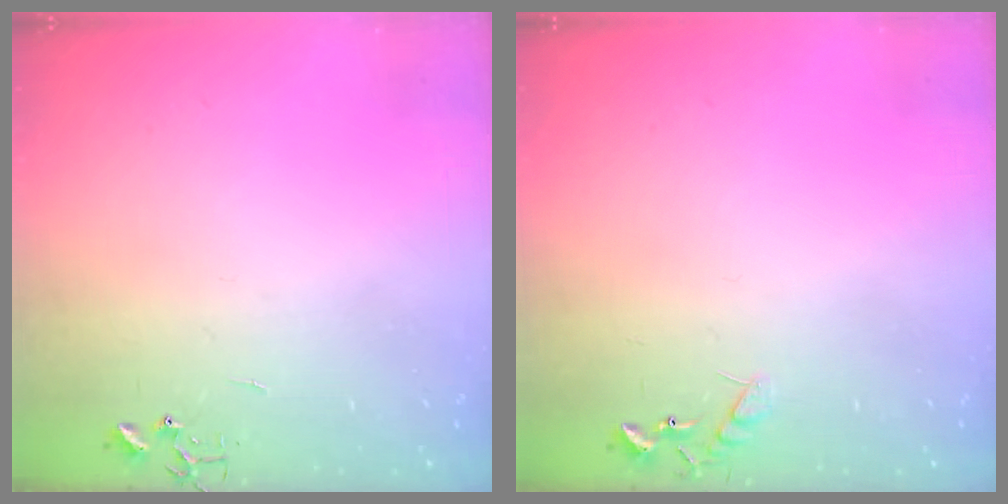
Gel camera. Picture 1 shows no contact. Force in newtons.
{"total": 7.6, "press": 7.6, "slide": 0.7}